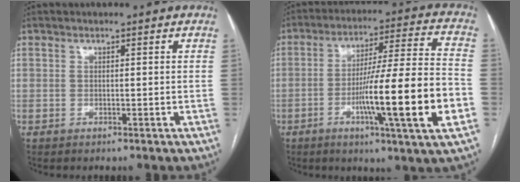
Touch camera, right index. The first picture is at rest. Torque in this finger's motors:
{"motor_torque": [2.14, 0.00, 1.05, 0.21]}